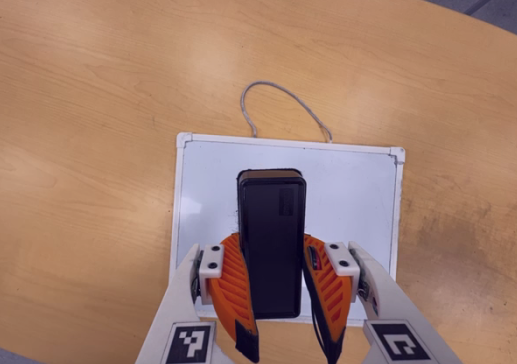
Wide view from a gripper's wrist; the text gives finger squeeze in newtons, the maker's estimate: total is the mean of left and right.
{"total": 10.7, "left": 9.2, "right": 12.2}